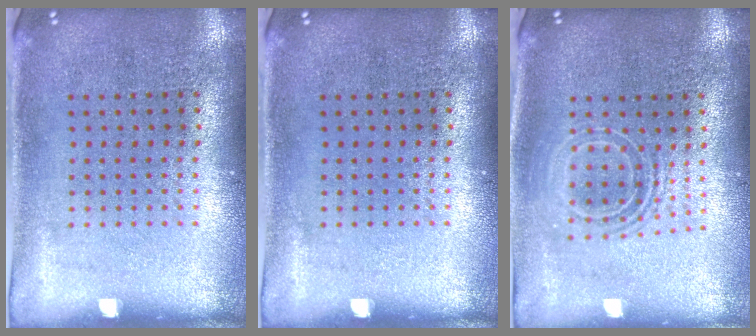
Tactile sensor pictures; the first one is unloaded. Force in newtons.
{"total": 0.0}
{"total": 1.8, "press": 1.4, "slide": 1.2}